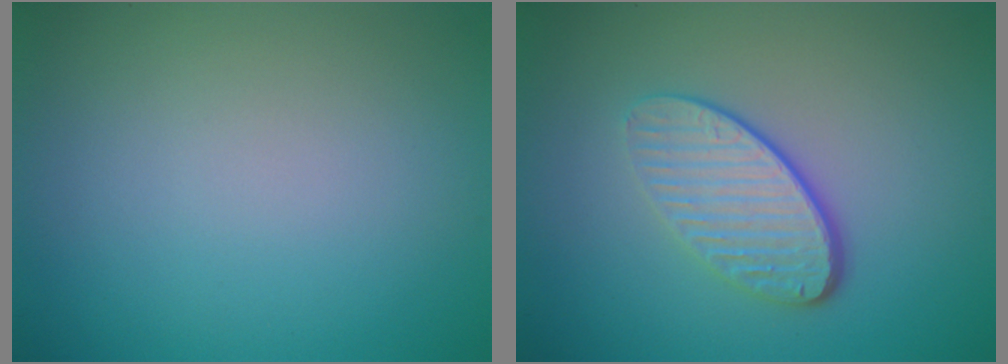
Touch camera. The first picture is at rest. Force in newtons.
{"total": 4.1, "press": 3.0, "slide": 2.7}